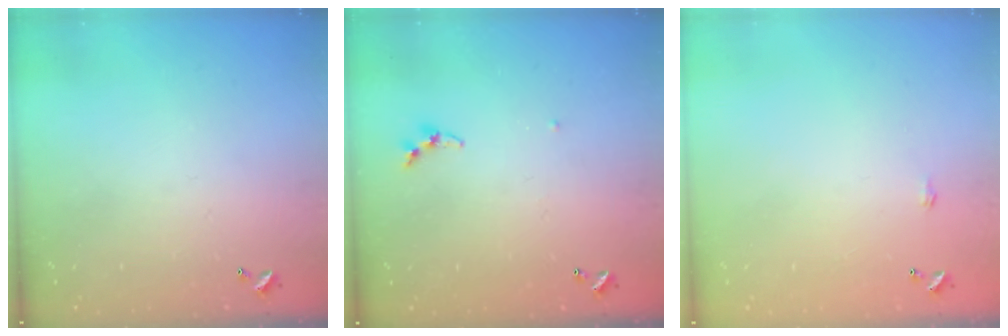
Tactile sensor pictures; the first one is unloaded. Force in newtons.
{"total": 4.0, "press": 3.9, "slide": 0.5}
{"total": 0.6, "press": 0.6, "slide": 0.2}